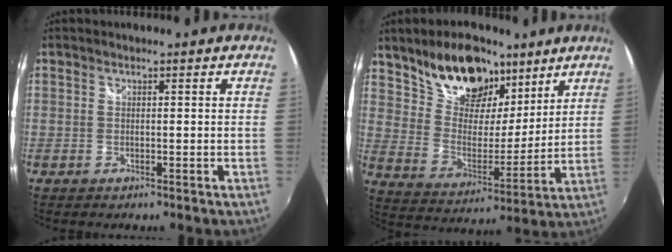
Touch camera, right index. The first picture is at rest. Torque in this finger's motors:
{"motor_torque": [0.38, 0.38, 0.21, 0.09]}